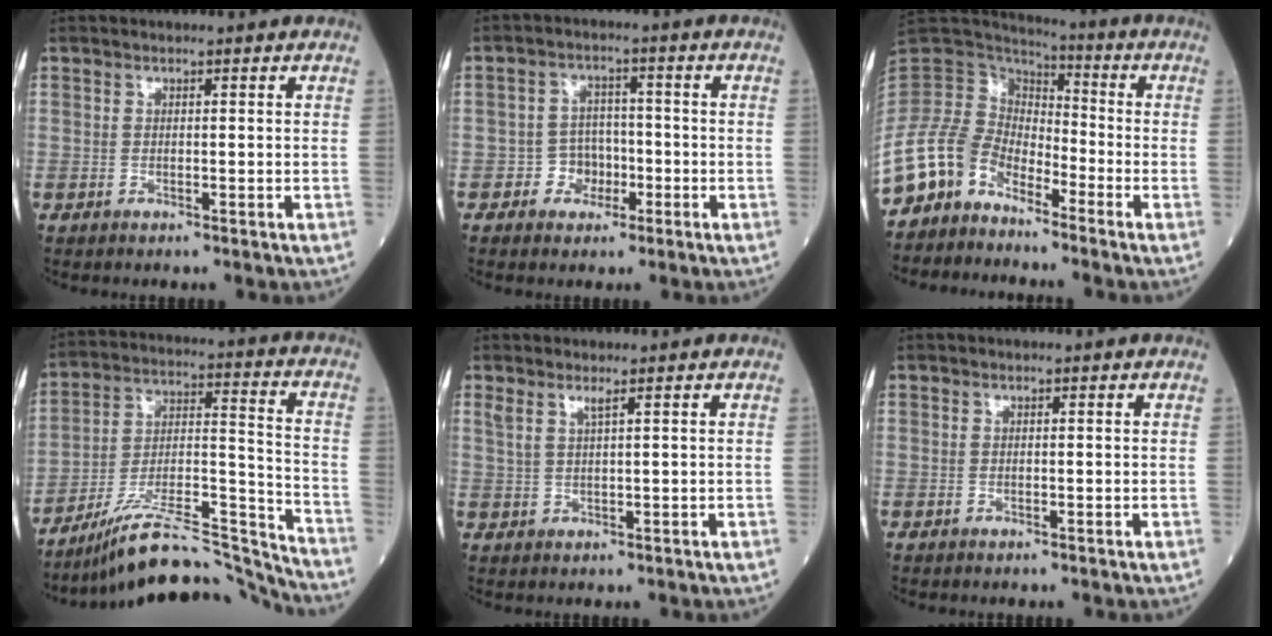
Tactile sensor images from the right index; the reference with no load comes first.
{"total": 4.1, "force": [-1.5, 3.6, 1.1], "torque": [-0.006, 0.012, -0.026]}
{"total": 12.3, "force": [-9.4, 6.4, 4.8], "torque": [-0.119, 0.029, -0.192]}
{"total": 18.9, "force": [-18.1, -0.2, 5.5], "torque": [-0.100, 0.029, -0.302]}
{"total": 2.0, "force": [1.3, -0.1, 1.4], "torque": [-0.038, 0.003, 0.032]}
{"total": 0.0}